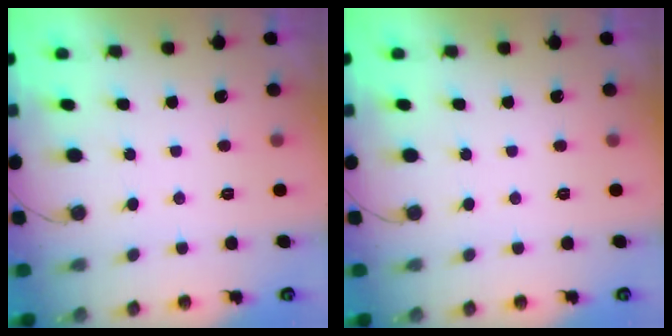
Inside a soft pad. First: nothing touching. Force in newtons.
{"total": 0.0}